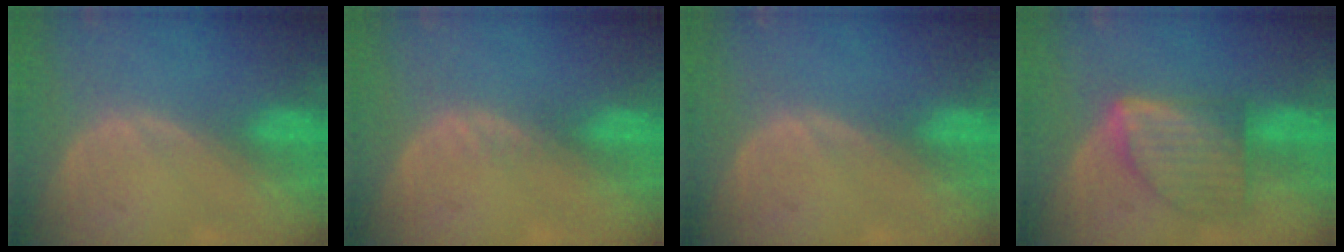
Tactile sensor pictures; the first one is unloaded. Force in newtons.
{"total": 1.2, "press": 0.9, "slide": 0.8}
{"total": 0.0}
{"total": 7.9, "press": 7.9, "slide": 0.3}